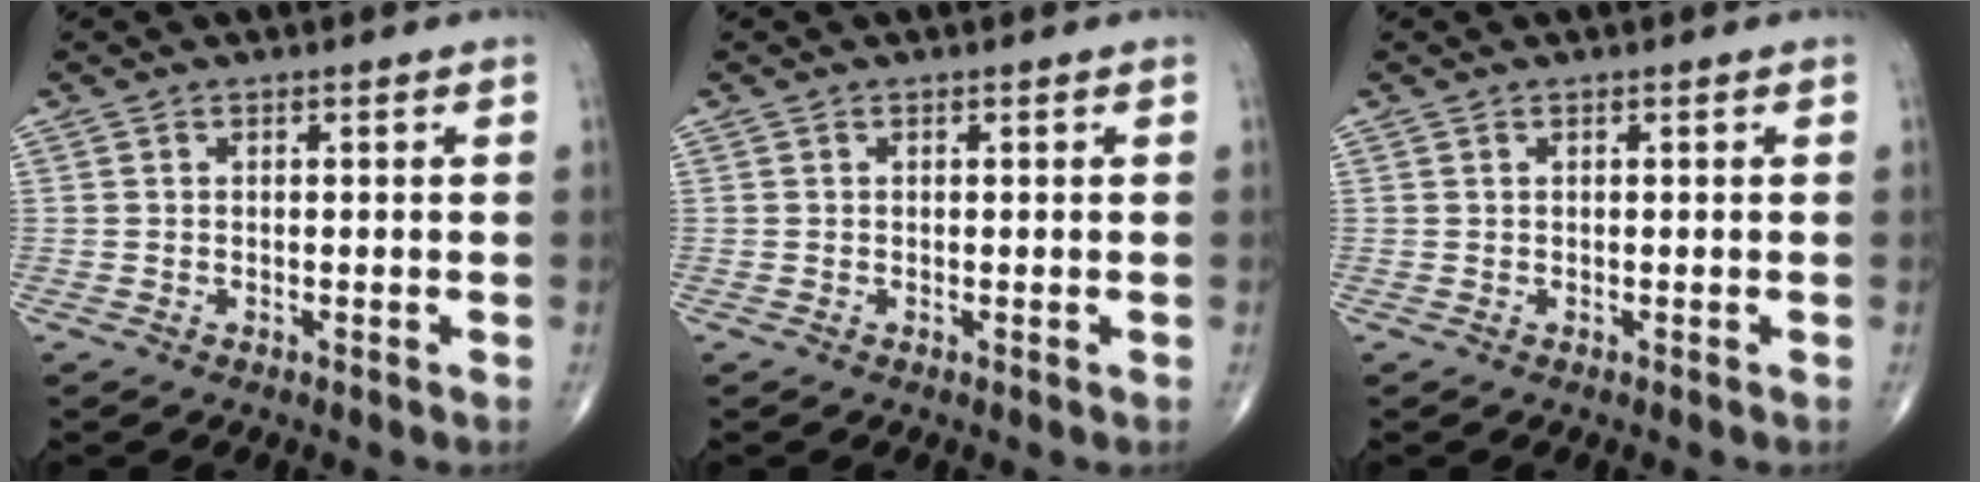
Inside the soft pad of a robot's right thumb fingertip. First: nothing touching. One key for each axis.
{"total": 0.0}
{"total": 0.0}